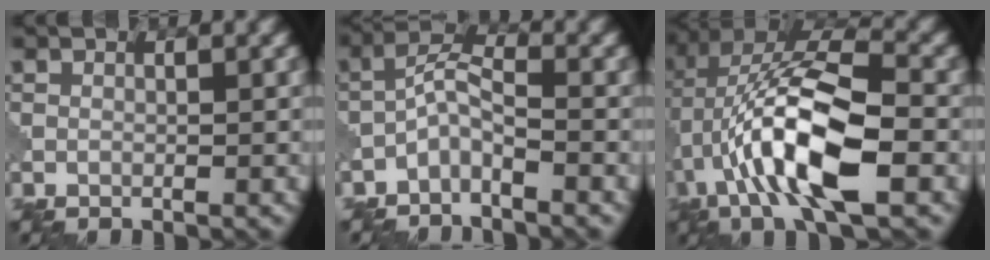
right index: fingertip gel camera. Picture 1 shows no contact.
{"total": 2.8, "force": [-1.9, 0.7, 1.9], "torque": [-0.040, 0.013, -0.047]}
{"total": 12.5, "force": [-2.5, 4.4, 11.4], "torque": [-0.216, 0.020, -0.050]}